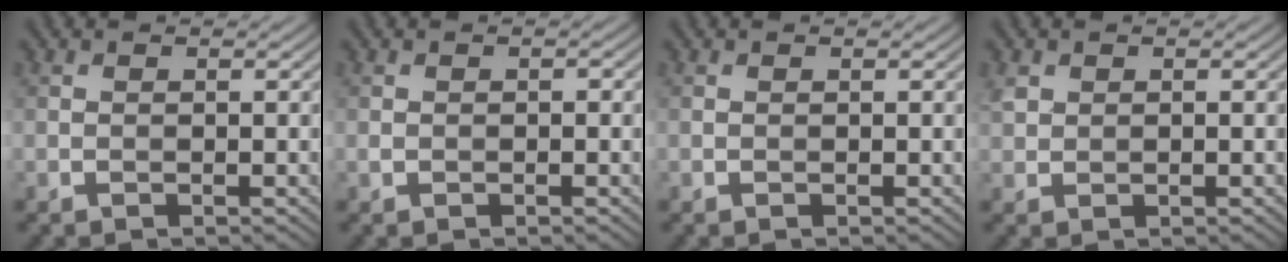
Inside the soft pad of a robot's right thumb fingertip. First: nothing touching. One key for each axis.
{"total": 0.8, "fx": -0.1, "fy": 0.7, "fz": 0.5, "tx": -0.011, "ty": -0.003, "tz": -0.004}
{"total": 0.0}
{"total": 1.3, "fx": 0.6, "fy": 1.0, "fz": 0.6, "tx": -0.013, "ty": 0.000, "tz": 0.015}